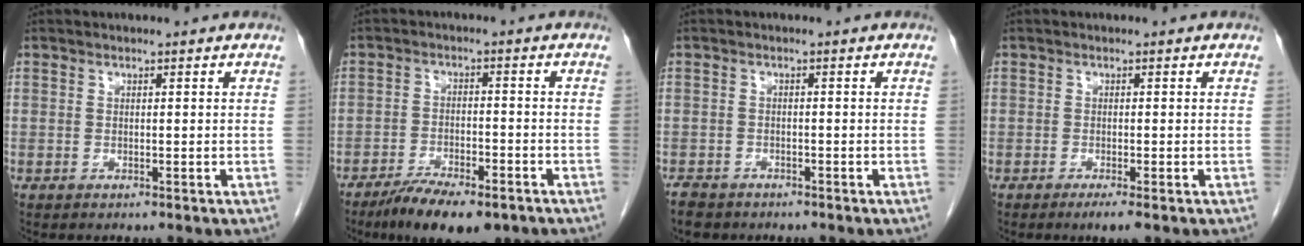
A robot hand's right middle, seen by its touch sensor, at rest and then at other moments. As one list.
[{"total": 10.1, "force": [-7.3, 3.1, 6.2], "torque": [-0.095, -0.011, -0.115]}, {"total": 3.5, "force": [-2.9, 1.8, 0.8], "torque": [-0.017, -0.001, -0.046]}, {"total": 1.9, "force": [-1.2, 0.1, 1.5], "torque": [-0.025, -0.005, -0.019]}]